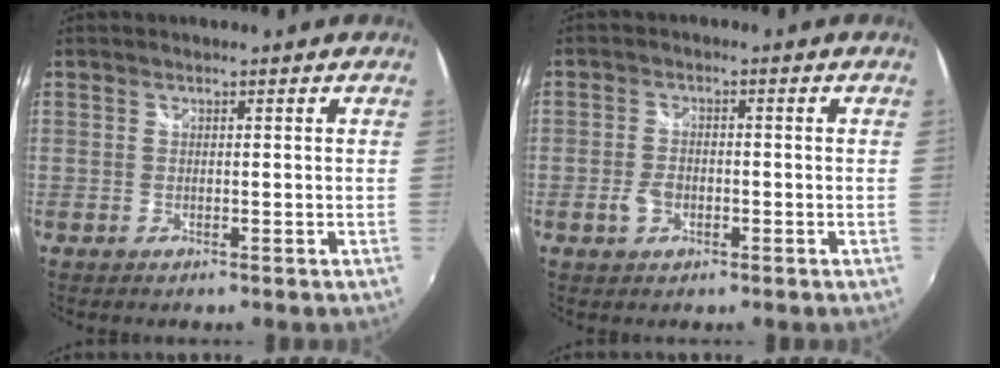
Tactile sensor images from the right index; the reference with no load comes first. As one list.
[{"total": 3.1, "force": [-1.2, 2.0, 2.1], "torque": [-0.050, 0.006, -0.019]}]